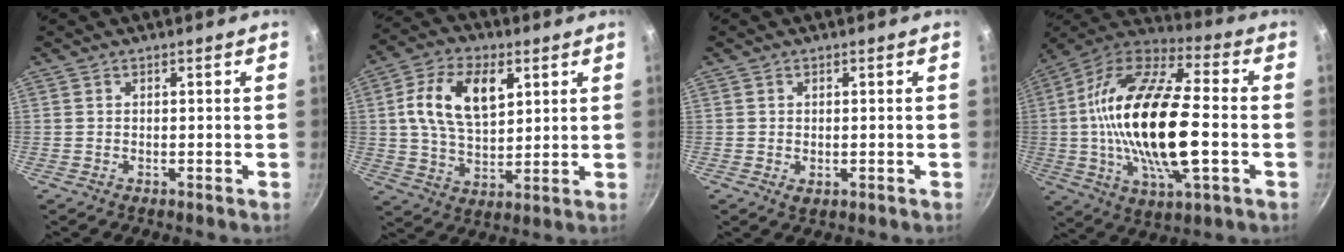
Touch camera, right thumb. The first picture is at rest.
{"total": 14.1, "force": [4.1, 8.5, 10.5], "torque": [-0.170, -0.003, 0.069]}
{"total": 1.5, "force": [-0.1, 1.0, 1.1], "torque": [-0.017, -0.002, 0.000]}
{"total": 26.3, "force": [-1.8, 10.7, 23.9], "torque": [-0.456, 0.022, -0.047]}